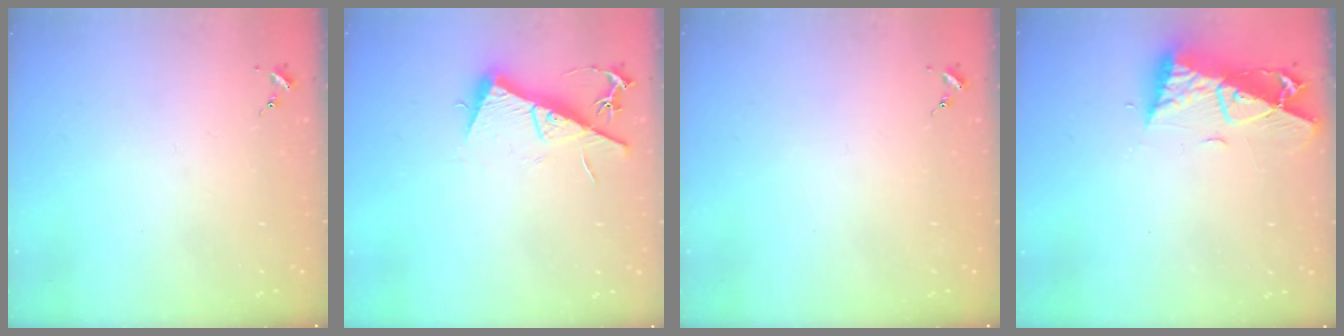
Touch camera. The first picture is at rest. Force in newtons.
{"total": 11.3, "press": 11.3, "slide": 0.4}
{"total": 0.0}
{"total": 9.3, "press": 9.3, "slide": 1.1}